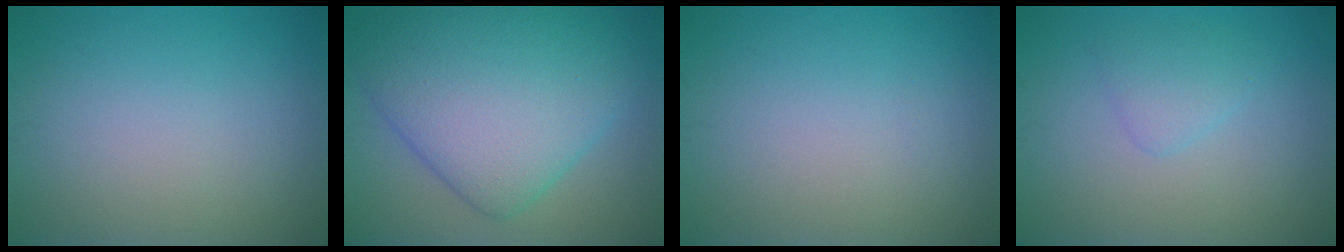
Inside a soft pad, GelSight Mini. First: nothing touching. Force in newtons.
{"total": 11.2, "press": 11.2, "slide": 0.3}
{"total": 0.0}
{"total": 1.8, "press": 1.8, "slide": 0.1}